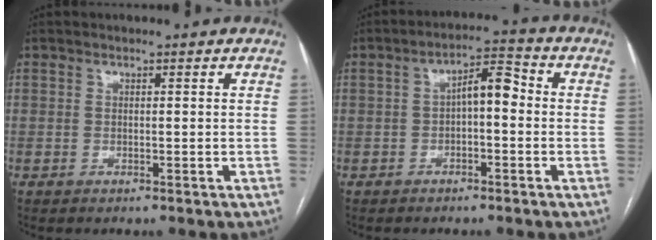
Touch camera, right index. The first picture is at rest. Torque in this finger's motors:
{"motor_torque": [0.89, -0.21, 0.30, 0.08]}